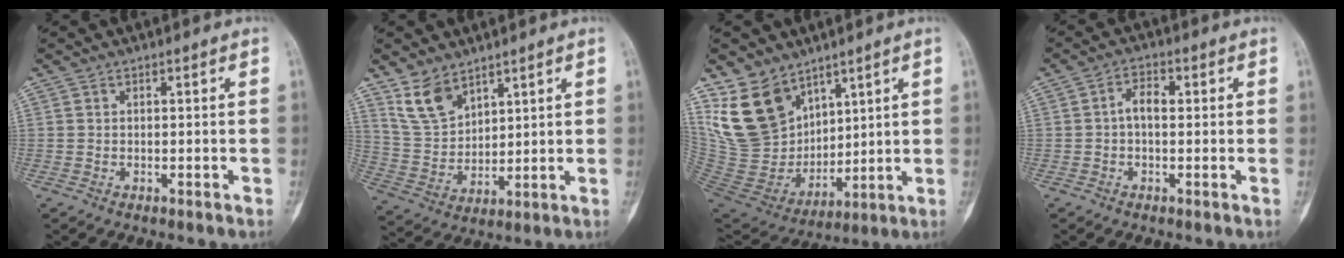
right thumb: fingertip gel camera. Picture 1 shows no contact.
{"total": 9.0, "force": [6.3, 4.8, 4.2], "torque": [-0.072, -0.031, 0.140]}
{"total": 16.5, "force": [9.9, 10.7, 7.6], "torque": [-0.121, -0.049, 0.220]}
{"total": 3.8, "force": [0.1, 1.9, 3.3], "torque": [-0.054, 0.010, -0.004]}